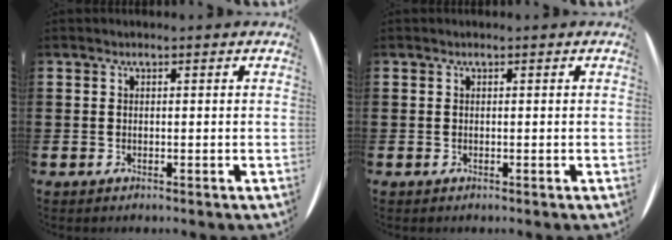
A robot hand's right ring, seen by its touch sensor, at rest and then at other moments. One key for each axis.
{"total": 0.0}